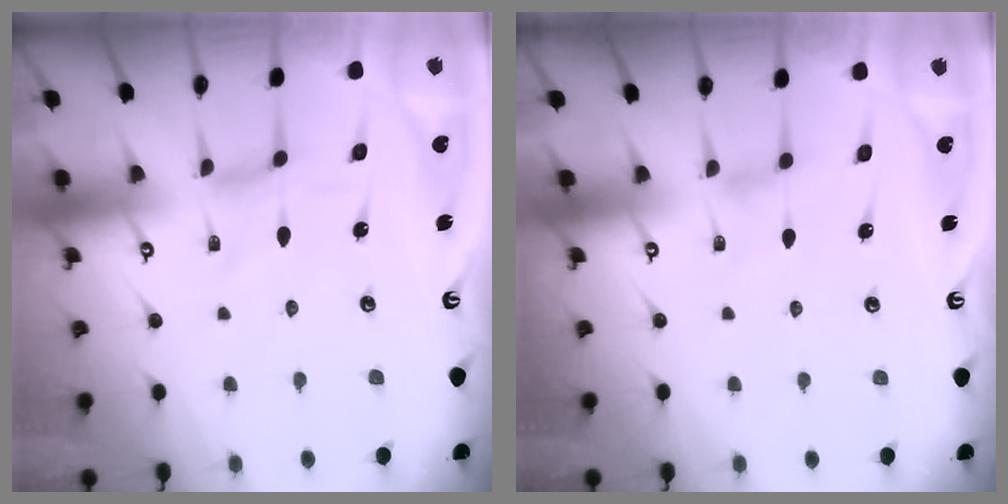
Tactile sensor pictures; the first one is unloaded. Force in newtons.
{"total": 0.8, "press": 0.7, "slide": 0.3}